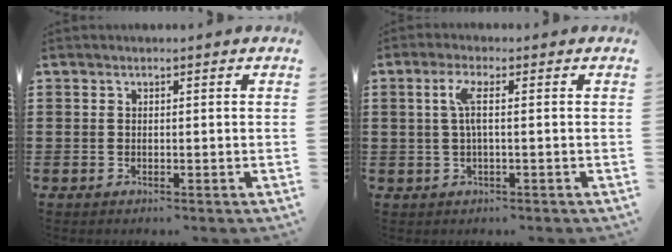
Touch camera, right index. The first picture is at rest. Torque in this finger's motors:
{"motor_torque": [0.27, -0.05, 0.09, 0.09]}